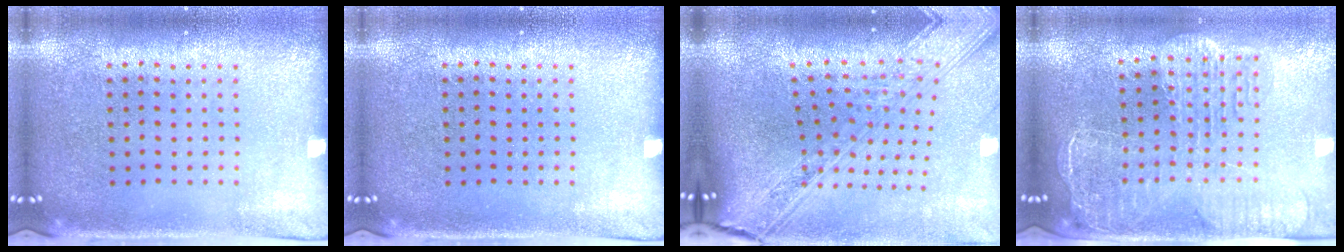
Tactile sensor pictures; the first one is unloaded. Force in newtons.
{"total": 0.0}
{"total": 3.9, "press": 2.8, "slide": 2.7}
{"total": 2.5, "press": 2.2, "slide": 1.2}